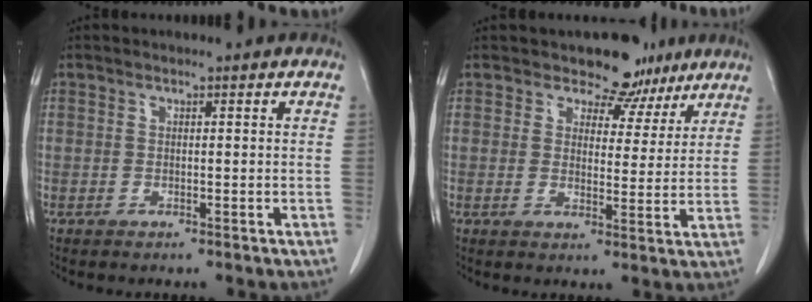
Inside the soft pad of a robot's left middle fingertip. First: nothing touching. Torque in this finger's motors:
{"motor_torque": [0.50, -0.42, 0.02, 0.01]}